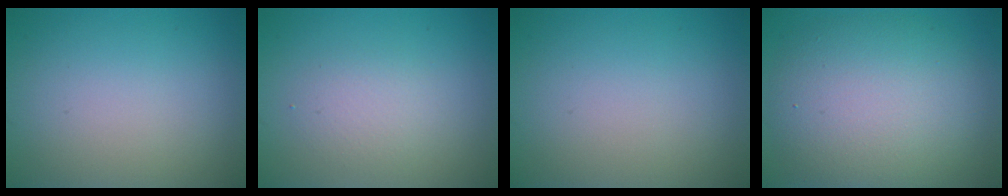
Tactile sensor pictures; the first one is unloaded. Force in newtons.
{"total": 1.9, "press": 1.9, "slide": 0.1}
{"total": 0.0}
{"total": 9.5, "press": 9.5, "slide": 0.5}